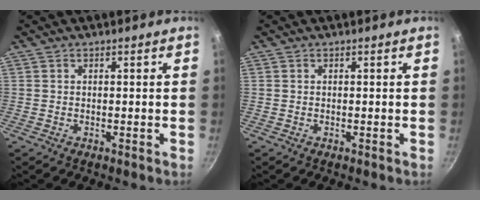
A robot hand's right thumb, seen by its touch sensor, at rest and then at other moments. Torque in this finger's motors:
{"motor_torque": [0.00, 0.00, 0.00, 0.00, 0.00]}